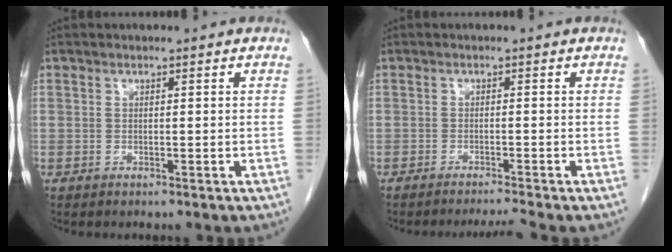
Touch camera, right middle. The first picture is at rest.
{"total": 2.8, "force": [-2.3, -1.4, 0.4], "torque": [-0.011, -0.007, -0.039]}